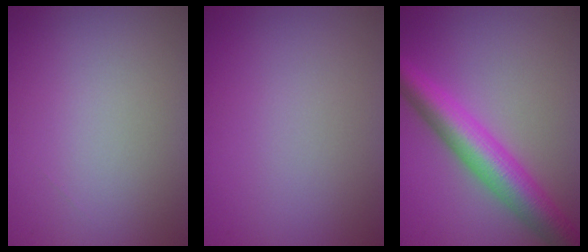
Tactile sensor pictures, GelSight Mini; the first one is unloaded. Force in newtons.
{"total": 0.0}
{"total": 6.5, "press": 6.5, "slide": 0.0}